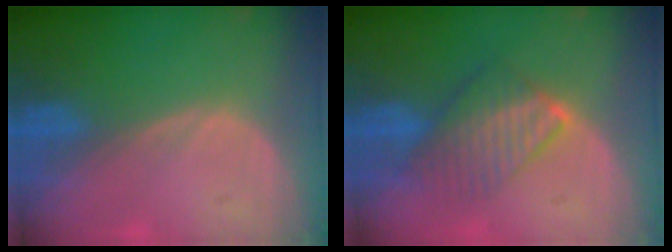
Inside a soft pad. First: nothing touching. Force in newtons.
{"total": 6.4, "press": 6.4, "slide": 0.6}